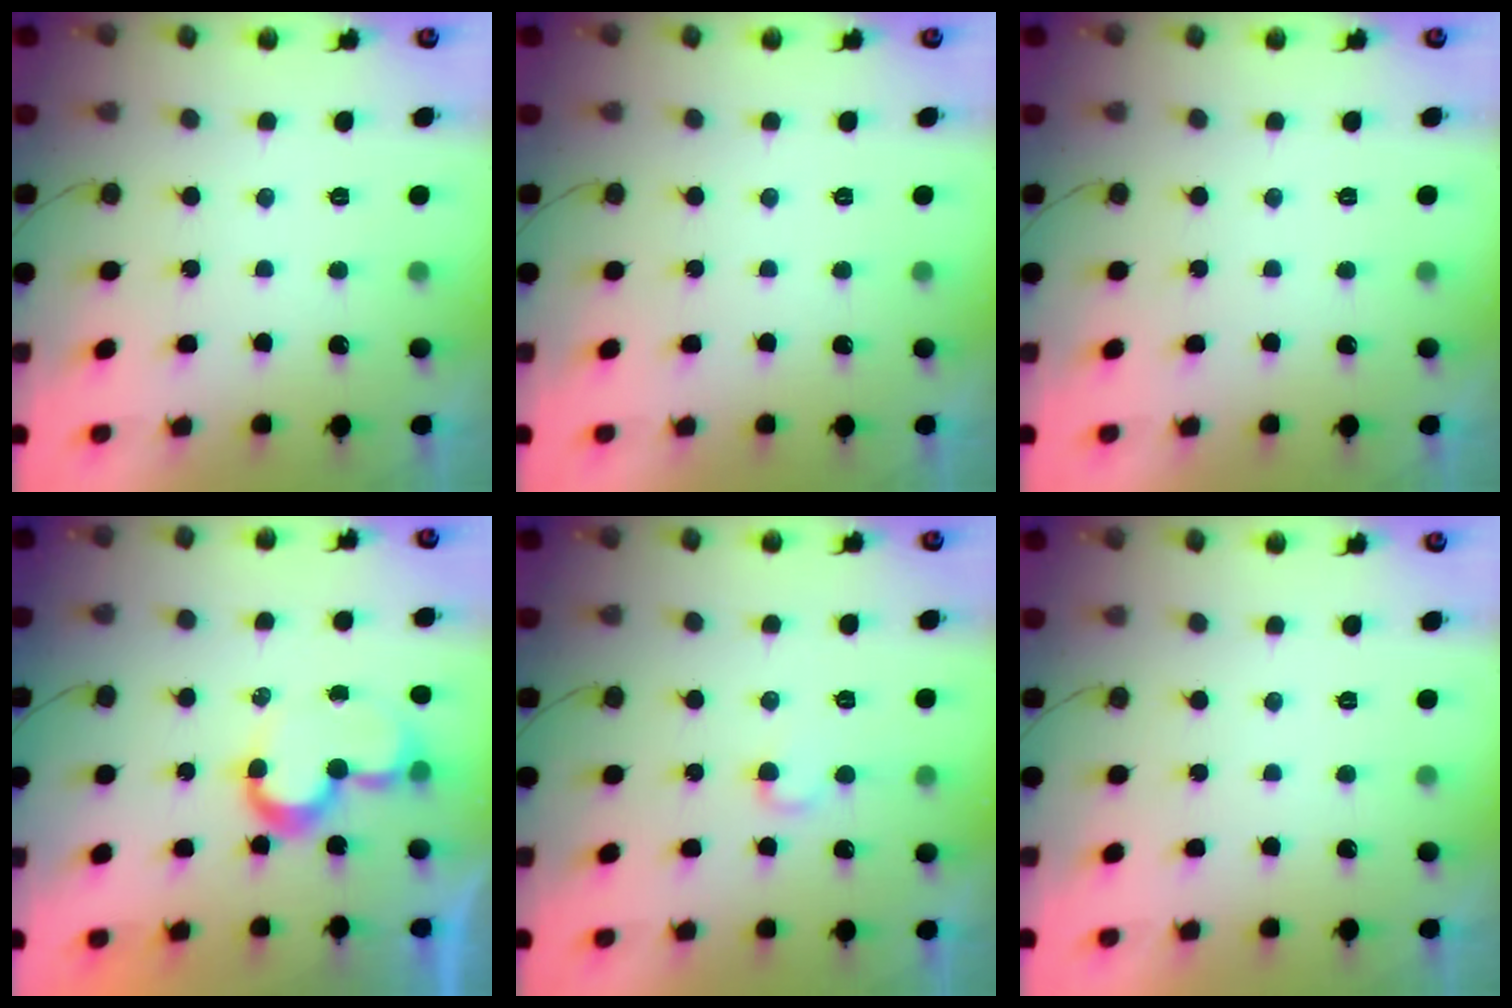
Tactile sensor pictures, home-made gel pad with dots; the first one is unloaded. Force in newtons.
{"total": 0.0}
{"total": 0.0}
{"total": 9.7, "press": 9.7, "slide": 0.7}
{"total": 4.0, "press": 3.9, "slide": 0.4}
{"total": 1.8, "press": 1.8, "slide": 0.0}